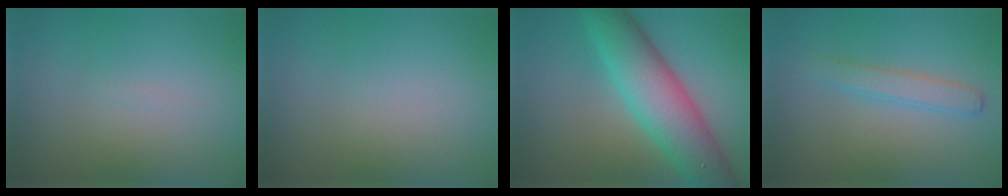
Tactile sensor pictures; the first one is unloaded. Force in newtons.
{"total": 0.0}
{"total": 7.8, "press": 7.8, "slide": 0.2}
{"total": 2.0, "press": 2.0, "slide": 0.0}